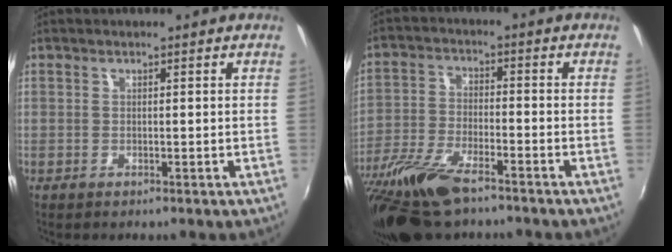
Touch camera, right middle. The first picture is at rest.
{"total": 14.5, "force": [-10.6, 4.3, 8.9], "torque": [-0.201, -0.034, -0.208]}